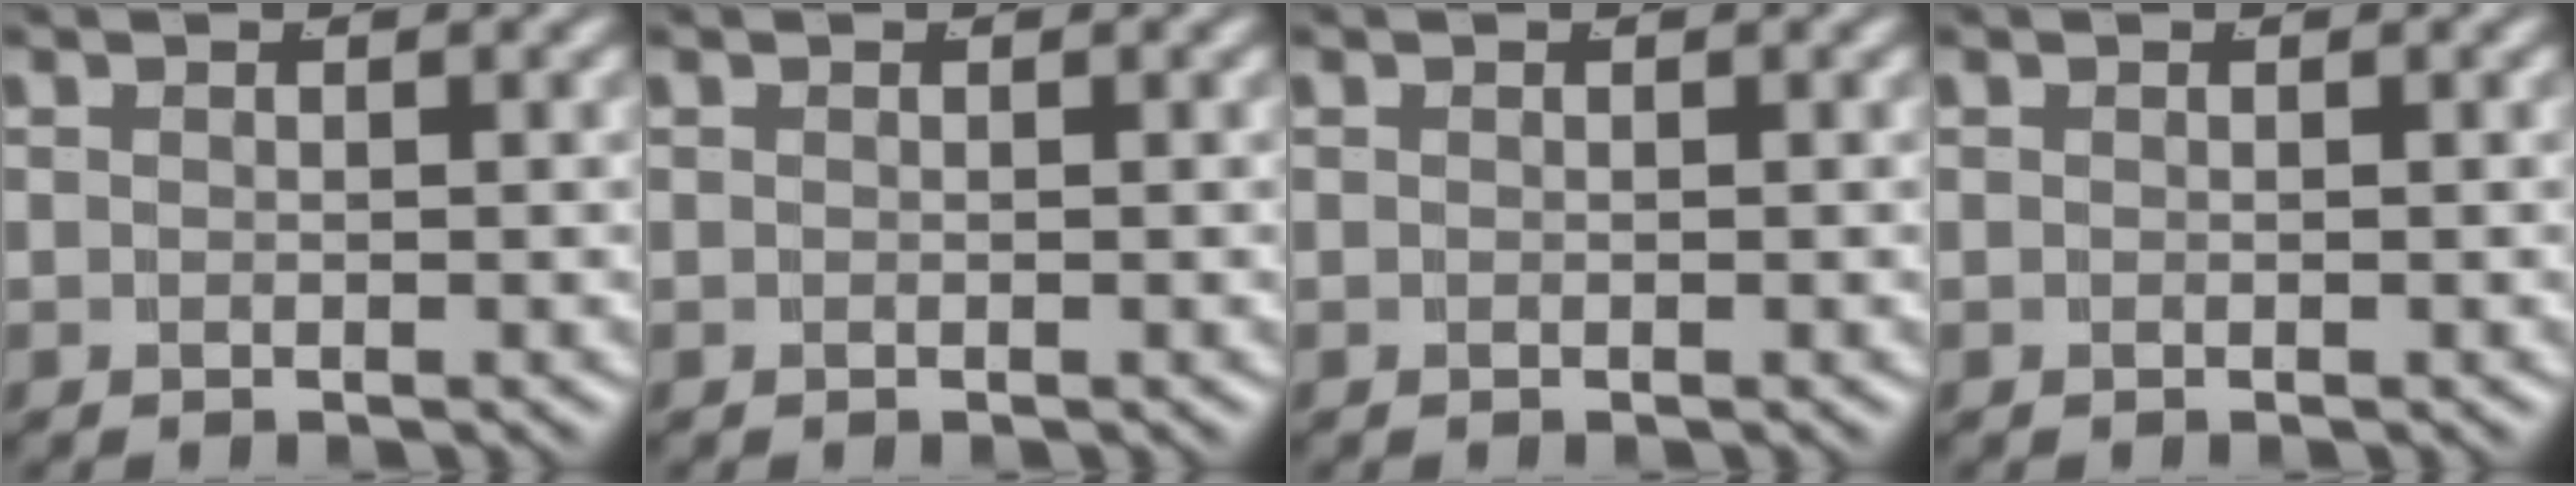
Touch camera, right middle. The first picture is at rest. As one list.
[{"total": 0.0}, {"total": 0.0}, {"total": 0.0}]